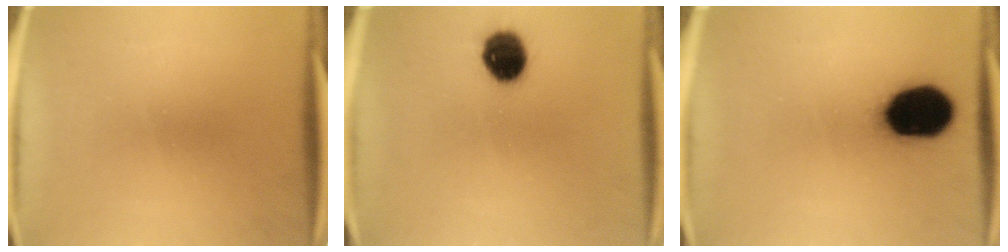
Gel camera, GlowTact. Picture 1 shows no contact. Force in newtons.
{"total": 9.4}
{"total": 18.7}